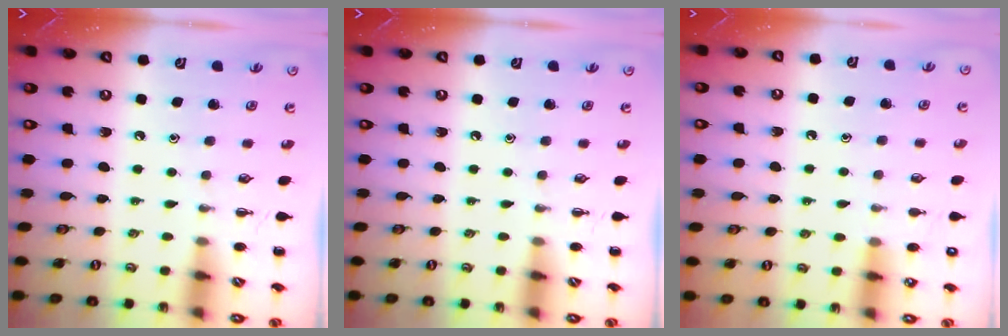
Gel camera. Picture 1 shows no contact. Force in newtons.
{"total": 0.0}
{"total": 8.4, "press": 8.2, "slide": 2.0}